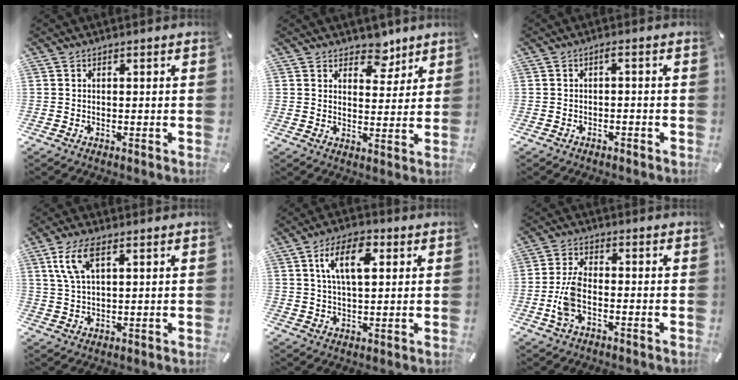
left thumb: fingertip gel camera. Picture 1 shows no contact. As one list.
[{"total": 7.0, "force": [5.3, 4.3, 1.6], "torque": [0.003, -0.040, 0.089]}, {"total": 1.7, "force": [-1.0, 0.5, 1.2], "torque": [-0.024, 0.008, -0.022]}, {"total": 8.0, "force": [3.8, 3.3, 6.3], "torque": [-0.137, 0.004, 0.067]}, {"total": 10.2, "force": [3.7, 5.1, 8.0], "torque": [-0.140, 0.003, 0.063]}, {"total": 7.1, "force": [-1.9, 3.7, 5.7], "torque": [-0.128, 0.001, -0.036]}]